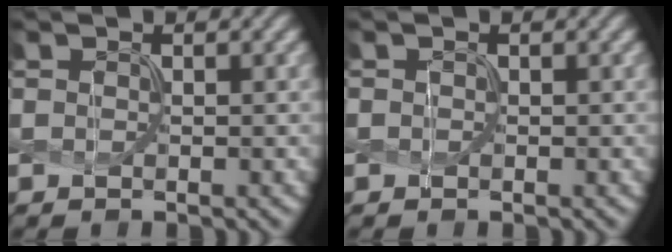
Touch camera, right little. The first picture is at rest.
{"total": 0.0}